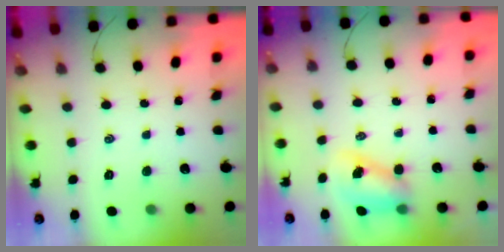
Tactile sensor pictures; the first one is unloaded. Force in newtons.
{"total": 8.1, "press": 8.0, "slide": 1.3}